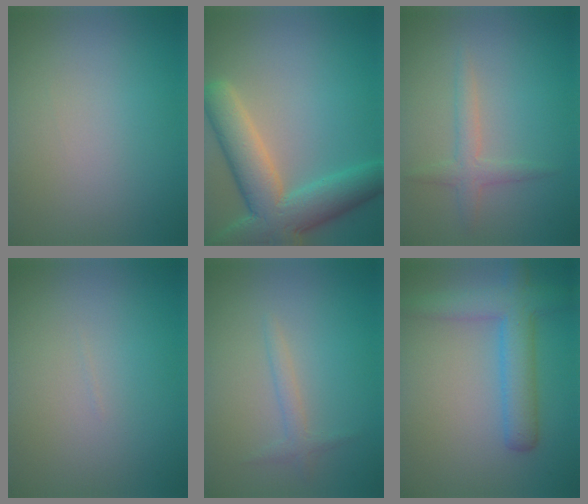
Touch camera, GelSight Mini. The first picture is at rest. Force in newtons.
{"total": 8.5, "press": 8.4, "slide": 0.6}
{"total": 2.0, "press": 2.0, "slide": 0.1}
{"total": 0.0}
{"total": 1.3, "press": 1.3, "slide": 0.0}
{"total": 5.0, "press": 5.0, "slide": 0.2}